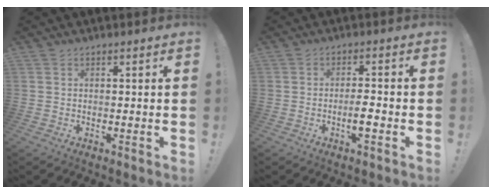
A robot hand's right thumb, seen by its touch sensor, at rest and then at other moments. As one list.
[{"total": 4.7, "force": [-1.8, 1.1, 4.1], "torque": [-0.062, 0.005, -0.032]}]